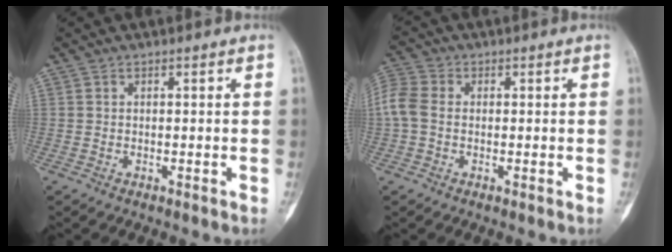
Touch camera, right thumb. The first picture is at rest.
{"total": 6.3, "force": [-0.2, 4.6, 4.2], "torque": [-0.109, 0.017, -0.011]}